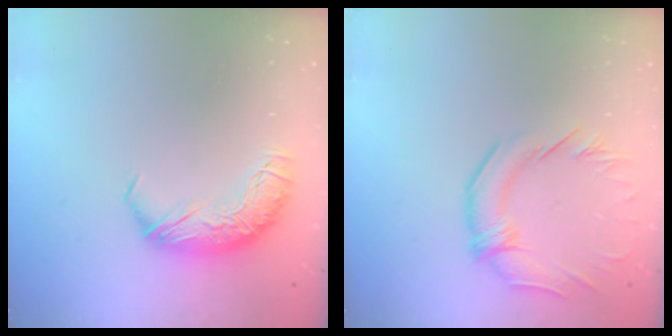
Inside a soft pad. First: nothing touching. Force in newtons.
{"total": 1.1, "press": 0.5, "slide": 1.0}